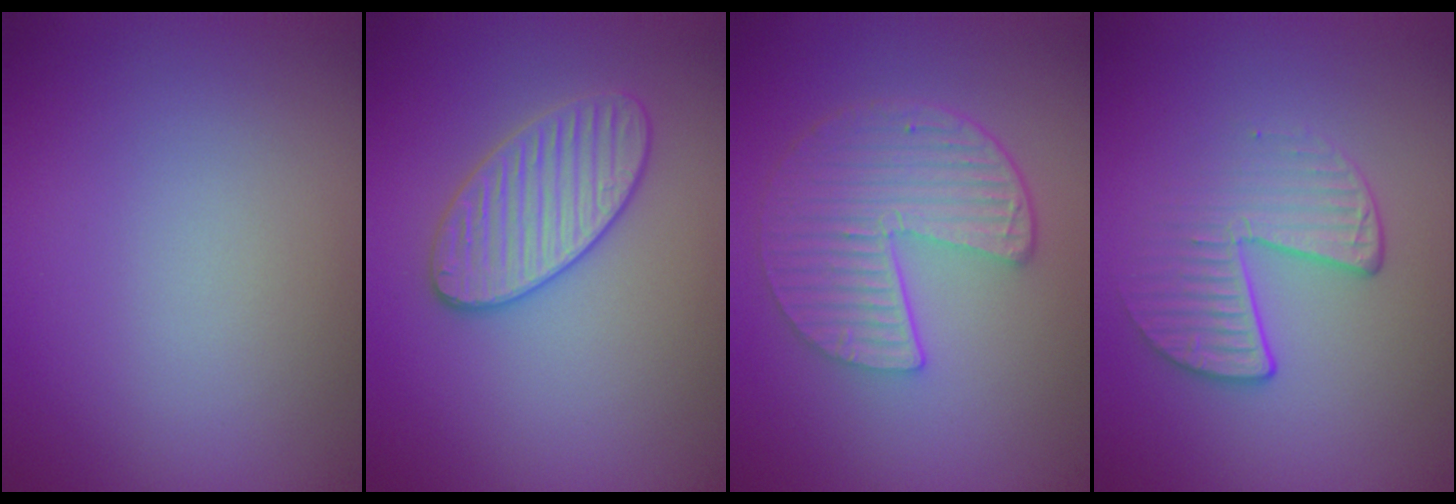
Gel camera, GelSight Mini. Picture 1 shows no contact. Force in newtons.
{"total": 3.5, "press": 3.5, "slide": 0.3}
{"total": 5.8, "press": 4.2, "slide": 3.9}
{"total": 2.8, "press": 2.0, "slide": 1.9}